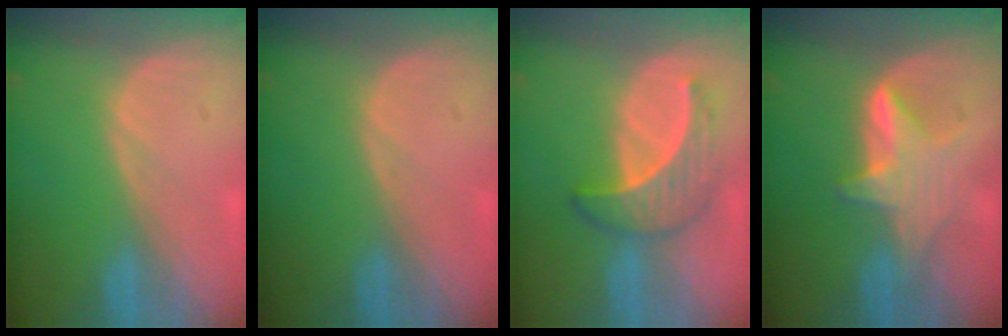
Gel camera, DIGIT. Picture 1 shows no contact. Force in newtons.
{"total": 0.0}
{"total": 6.9, "press": 6.2, "slide": 3.0}
{"total": 6.0, "press": 5.8, "slide": 1.4}